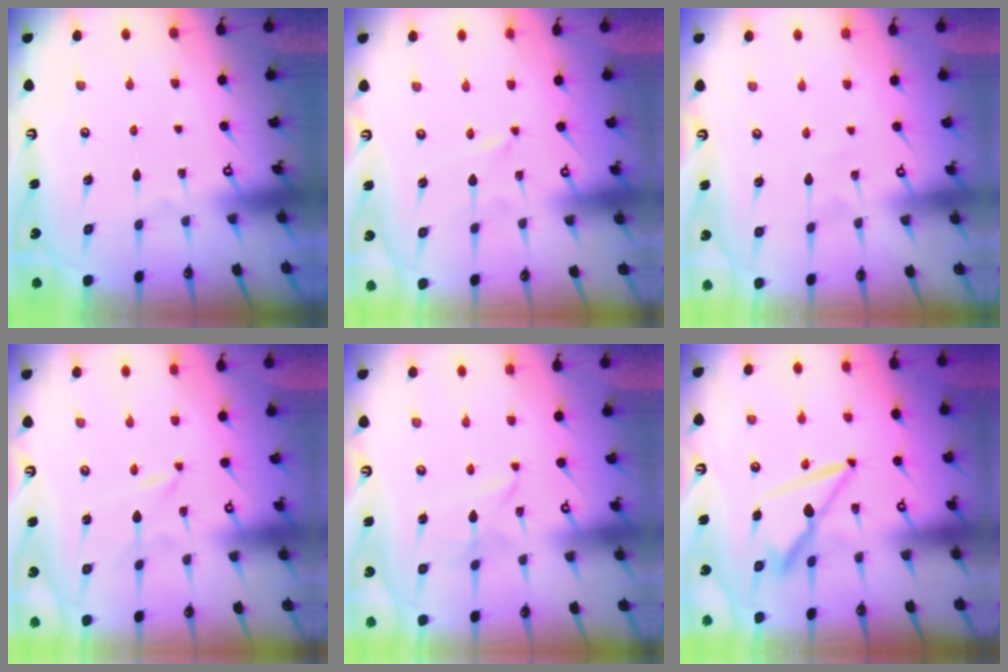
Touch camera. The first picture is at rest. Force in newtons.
{"total": 0.0}
{"total": 2.2, "press": 2.2, "slide": 0.3}
{"total": 0.0}
{"total": 3.0, "press": 3.0, "slide": 0.2}
{"total": 7.8, "press": 7.8, "slide": 0.7}